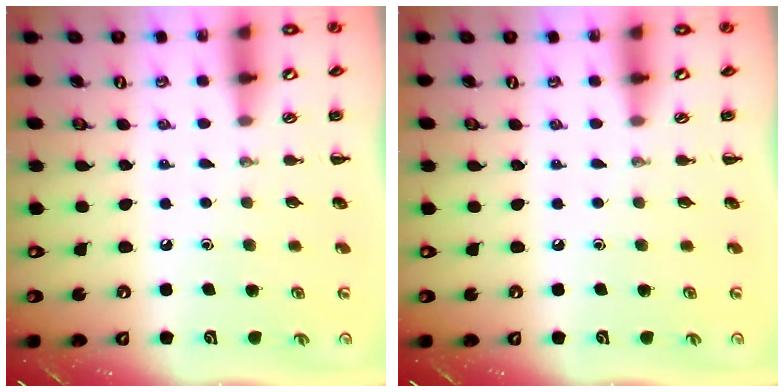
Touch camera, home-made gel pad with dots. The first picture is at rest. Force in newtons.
{"total": 0.0}